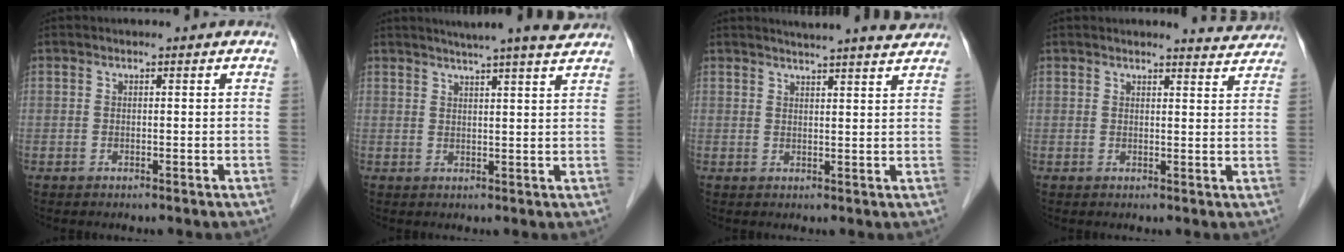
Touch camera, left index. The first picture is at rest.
{"total": 10.2, "force": [9.0, -0.2, 4.8], "torque": [-0.072, 0.012, 0.107]}
{"total": 9.7, "force": [9.0, 0.2, 3.6], "torque": [-0.052, 0.008, 0.106]}
{"total": 3.9, "force": [3.9, 0.2, 0.1], "torque": [-0.007, -0.013, 0.033]}